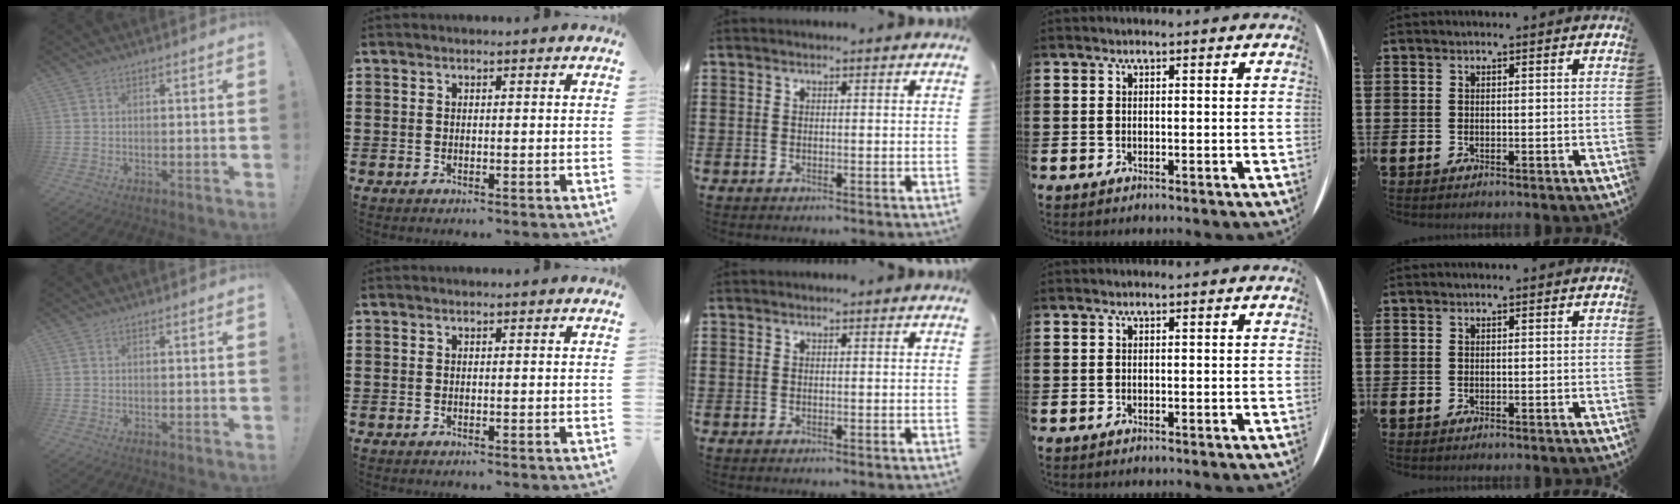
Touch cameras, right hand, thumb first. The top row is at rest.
{}